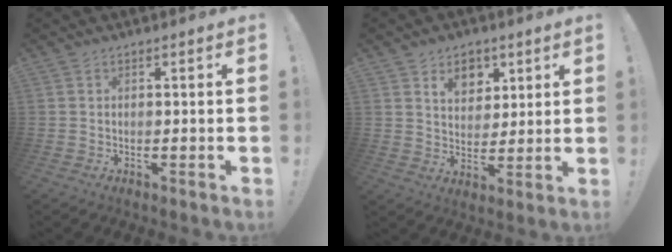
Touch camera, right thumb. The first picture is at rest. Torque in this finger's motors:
{"motor_torque": [1.16, 1.39, 0.37, 0.08, 0.02]}